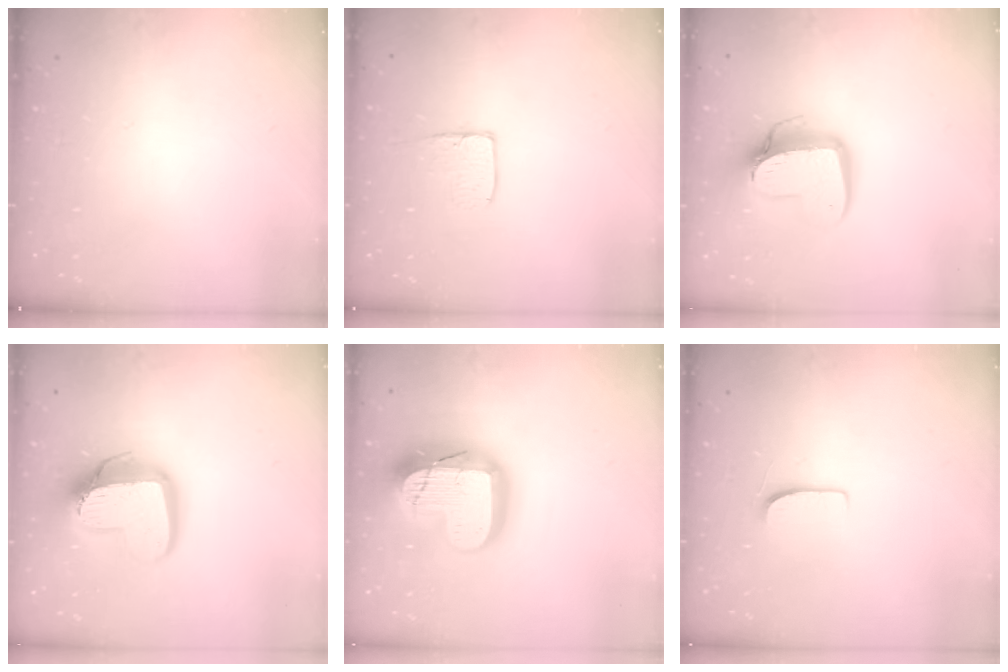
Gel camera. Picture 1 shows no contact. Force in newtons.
{"total": 6.3, "press": 6.2, "slide": 0.5}
{"total": 13.7, "press": 13.7, "slide": 1.3}
{"total": 17.2, "press": 17.2, "slide": 1.5}
{"total": 26.0, "press": 25.9, "slide": 2.1}
{"total": 5.9, "press": 5.9, "slide": 0.4}